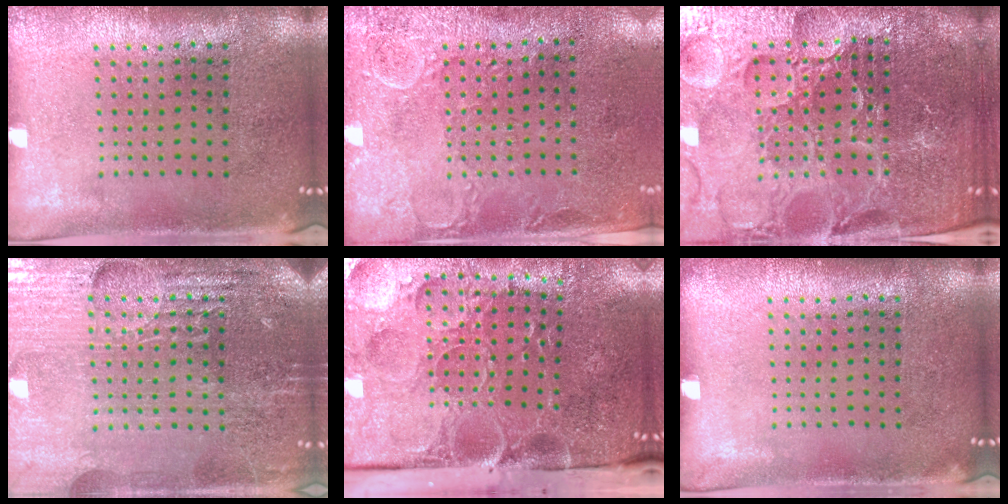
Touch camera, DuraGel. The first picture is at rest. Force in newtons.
{"total": 2.9, "press": 2.4, "slide": 1.7}
{"total": 5.9, "press": 5.4, "slide": 2.5}
{"total": 4.9, "press": 4.6, "slide": 1.7}
{"total": 5.4, "press": 4.1, "slide": 3.5}
{"total": 0.0}